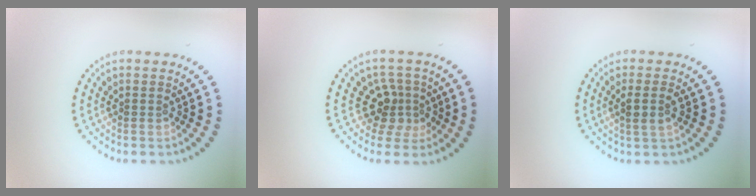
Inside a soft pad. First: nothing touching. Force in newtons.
{"total": 3.0, "press": 2.2, "slide": 2.1}
{"total": 1.8, "press": 1.7, "slide": 0.8}